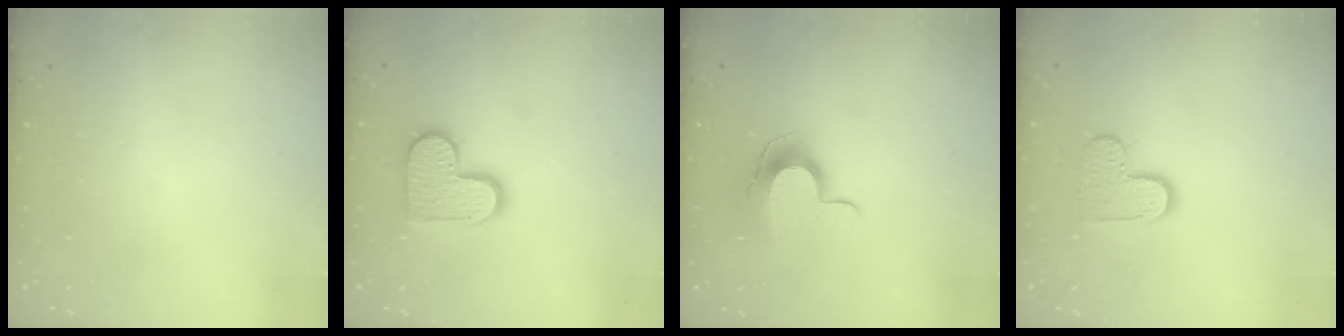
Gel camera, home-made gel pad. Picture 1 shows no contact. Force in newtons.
{"total": 11.9, "press": 11.9, "slide": 0.6}
{"total": 10.1, "press": 10.1, "slide": 0.6}
{"total": 8.5, "press": 8.4, "slide": 0.4}